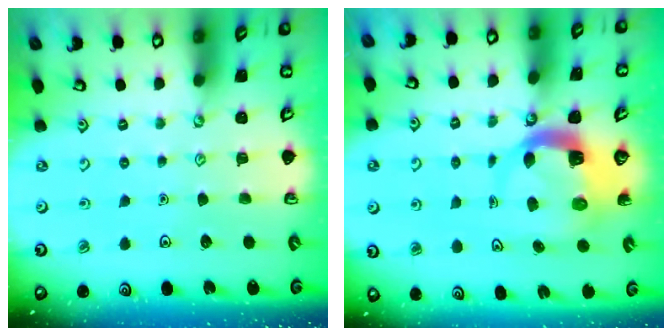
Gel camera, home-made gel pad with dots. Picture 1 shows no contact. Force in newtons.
{"total": 5.3, "press": 5.3, "slide": 0.8}